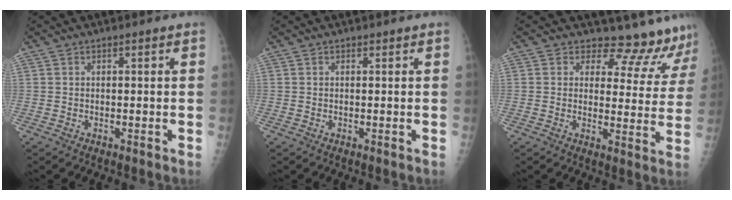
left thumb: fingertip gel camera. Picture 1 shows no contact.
{"total": 0.0}
{"total": 11.7, "force": [11.2, 3.3, 0.3], "torque": [0.040, -0.105, 0.112]}